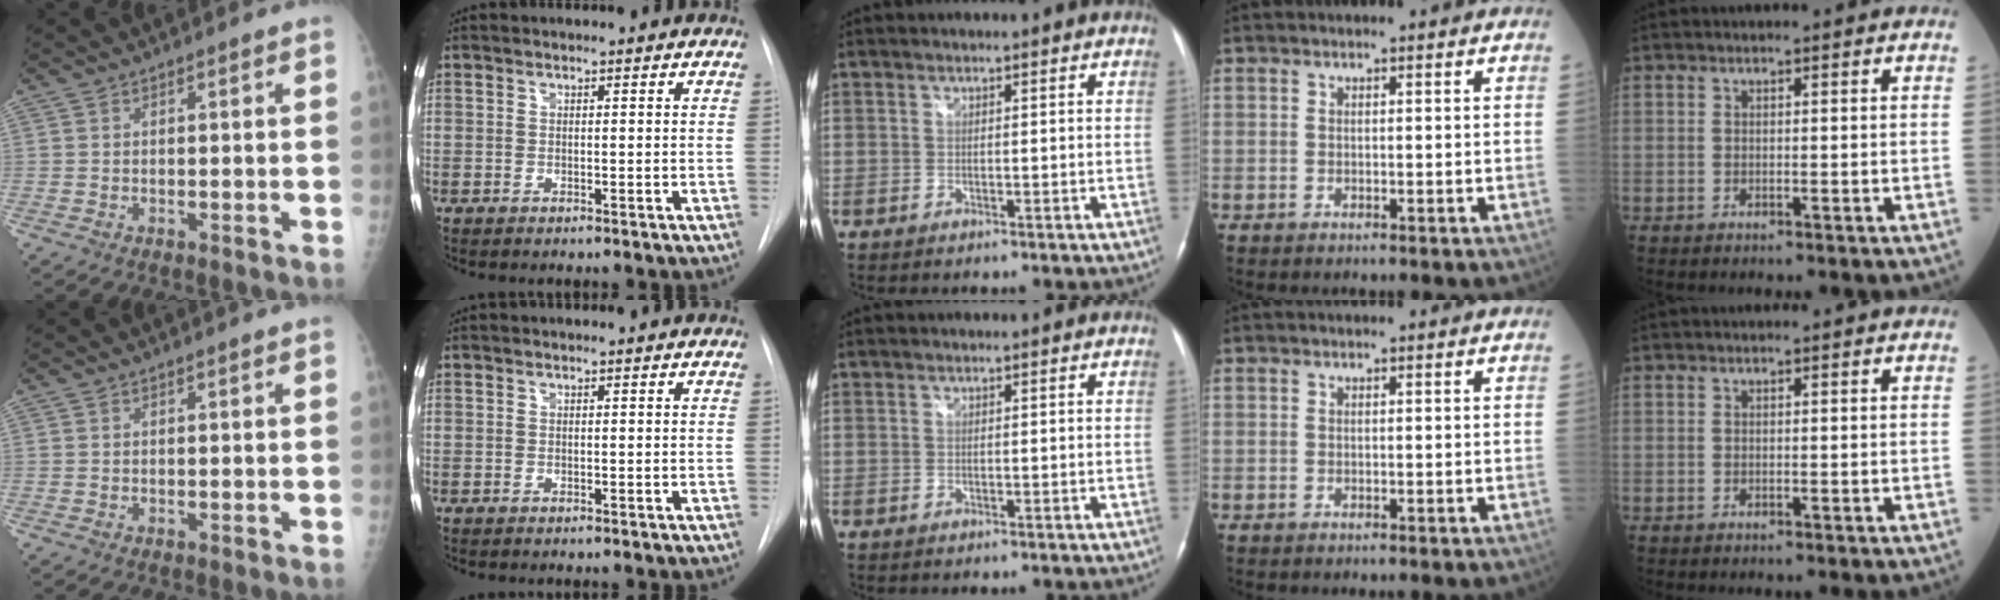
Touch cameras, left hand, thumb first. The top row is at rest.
{}